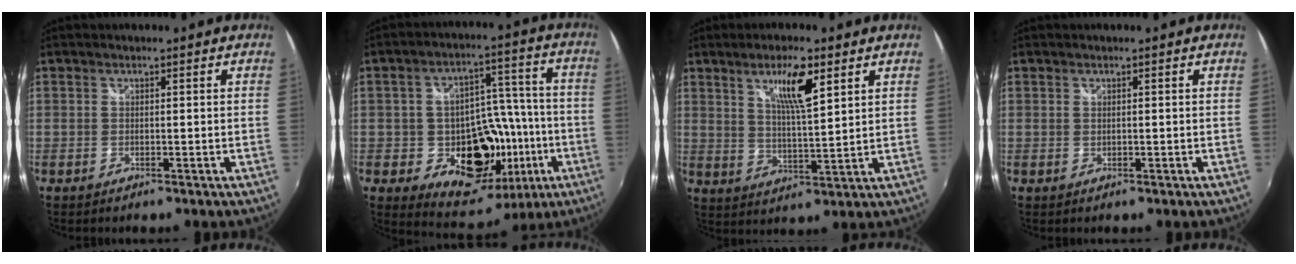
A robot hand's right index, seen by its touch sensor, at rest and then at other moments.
{"total": 18.4, "force": [-4.7, 13.6, 11.4], "torque": [-0.210, 0.024, -0.048]}
{"total": 8.4, "force": [4.6, 1.6, 6.9], "torque": [-0.118, 0.000, 0.082]}
{"total": 0.0}